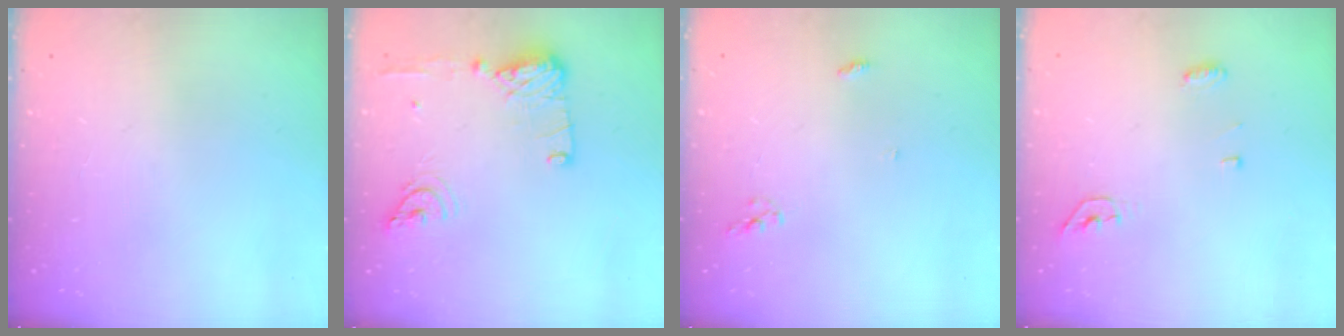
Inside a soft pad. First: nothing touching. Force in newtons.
{"total": 12.7, "press": 12.4, "slide": 2.7}
{"total": 3.8, "press": 3.8, "slide": 0.1}
{"total": 4.3, "press": 4.2, "slide": 1.0}